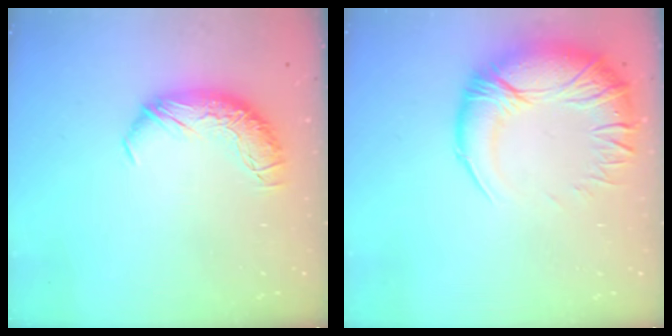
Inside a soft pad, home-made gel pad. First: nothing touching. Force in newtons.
{"total": 8.0, "press": 6.7, "slide": 4.5}